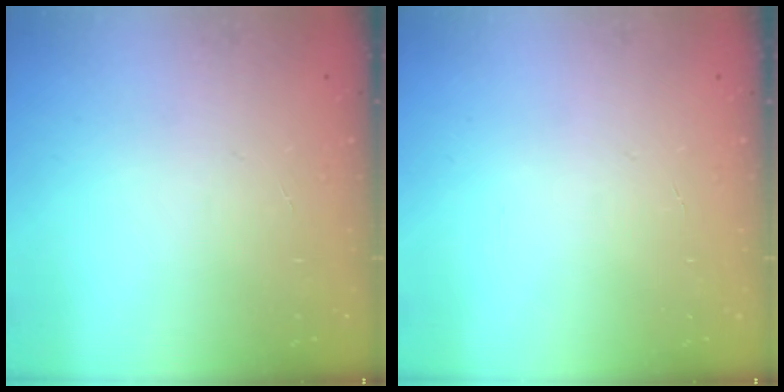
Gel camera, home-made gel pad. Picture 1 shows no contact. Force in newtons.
{"total": 0.0}